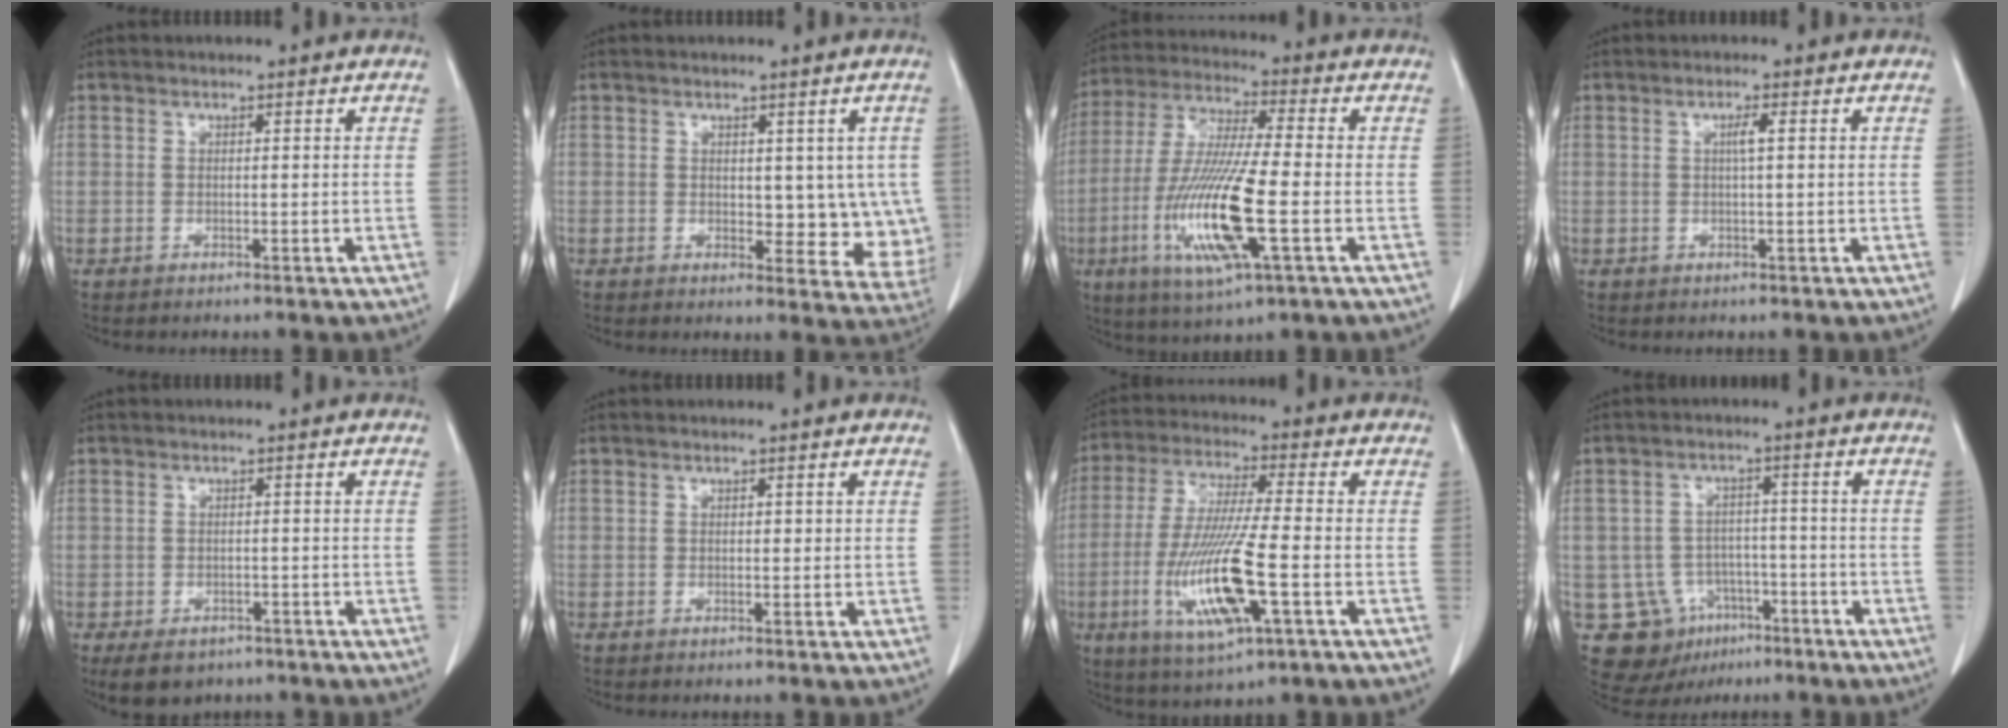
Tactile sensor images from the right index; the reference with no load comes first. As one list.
[{"total": 7.3, "force": [0.9, 4.3, 5.8], "torque": [-0.040, -0.006, 0.015]}, {"total": 16.0, "force": [-4.3, 1.6, 15.3], "torque": [-0.318, -0.019, -0.079]}, {"total": 1.8, "force": [0.4, 0.0, 1.7], "torque": [-0.029, 0.003, 0.006]}, {"total": 5.7, "force": [-3.8, 3.8, 2.0], "torque": [-0.023, 0.001, -0.050]}, {"total": 0.7, "force": [0.1, 0.4, 0.5], "torque": [-0.004, 0.003, 0.002]}, {"total": 14.6, "force": [-4.2, 1.6, 13.9], "torque": [-0.284, -0.020, -0.075]}, {"total": 10.8, "force": [-4.7, 9.2, 3.0], "torque": [-0.054, 0.020, -0.059]}]